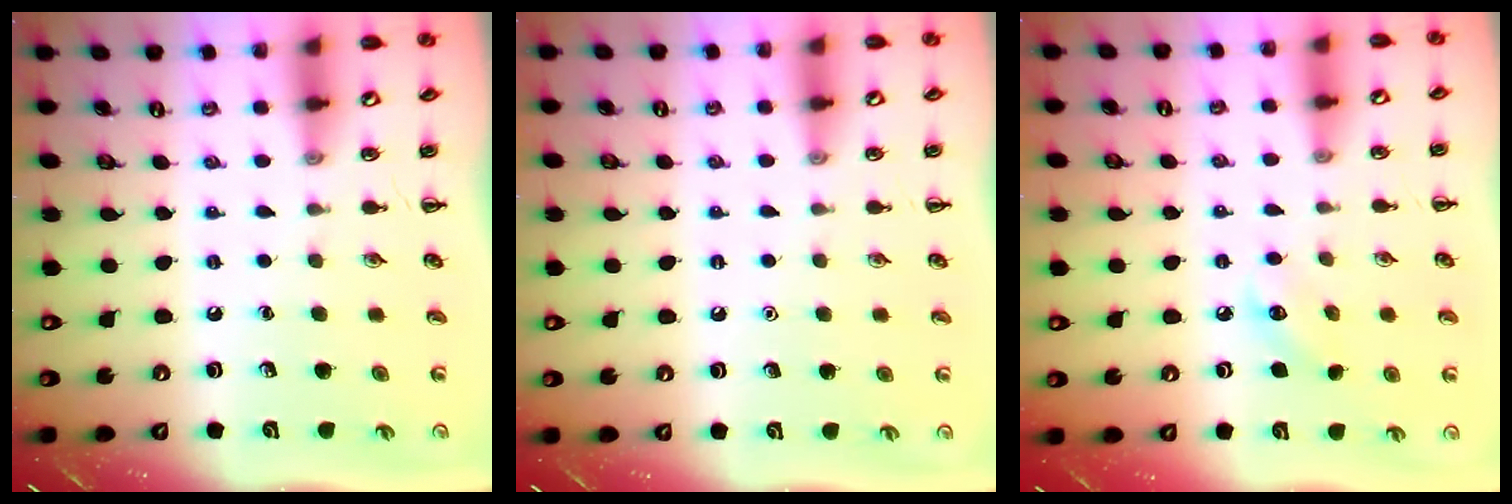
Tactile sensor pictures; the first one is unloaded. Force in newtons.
{"total": 1.6, "press": 1.6, "slide": 0.1}
{"total": 5.4, "press": 5.2, "slide": 1.5}